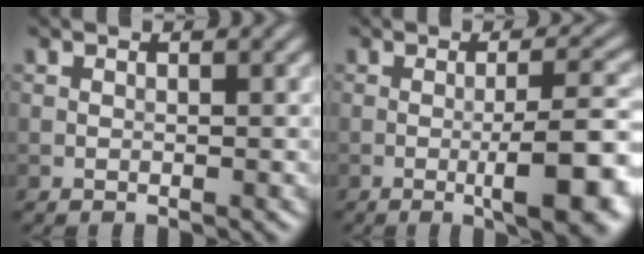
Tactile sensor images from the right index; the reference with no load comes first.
{"total": 7.9, "force": [-2.2, 1.8, 7.4], "torque": [-0.098, 0.000, -0.031]}